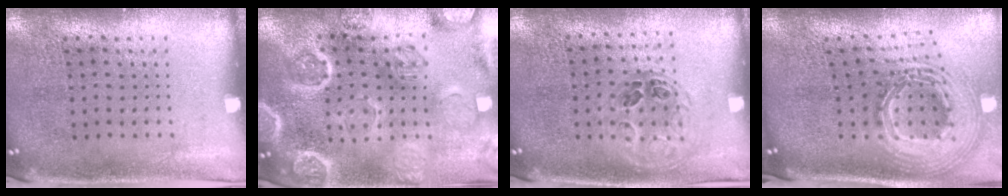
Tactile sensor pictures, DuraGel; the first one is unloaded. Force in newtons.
{"total": 4.1, "press": 3.8, "slide": 1.6}
{"total": 1.0, "press": 0.9, "slide": 0.3}
{"total": 2.9, "press": 2.0, "slide": 2.1}